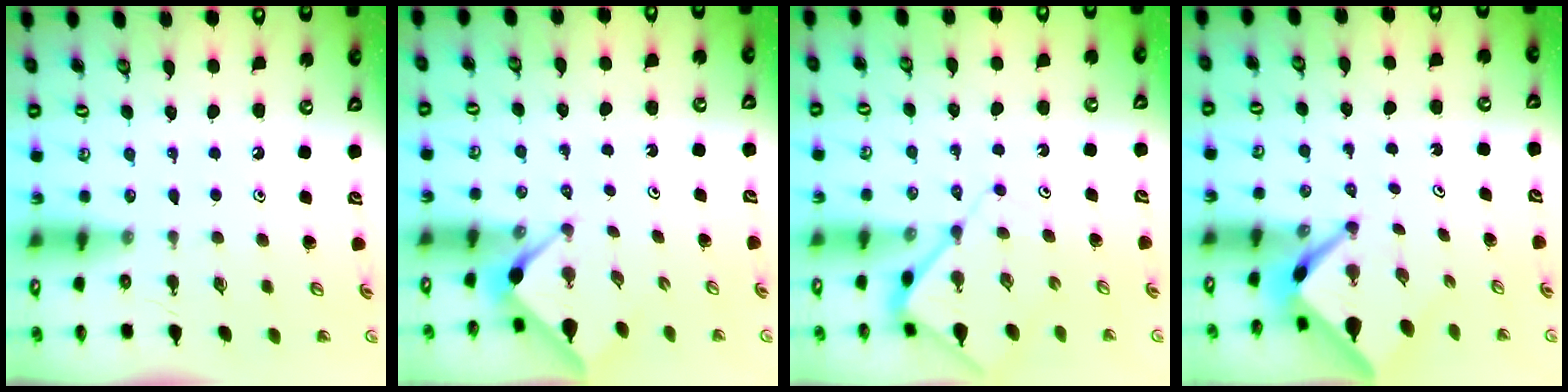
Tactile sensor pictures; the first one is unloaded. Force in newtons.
{"total": 3.0, "press": 3.0, "slide": 0.3}
{"total": 6.3, "press": 6.3, "slide": 0.7}
{"total": 3.5, "press": 3.5, "slide": 0.2}